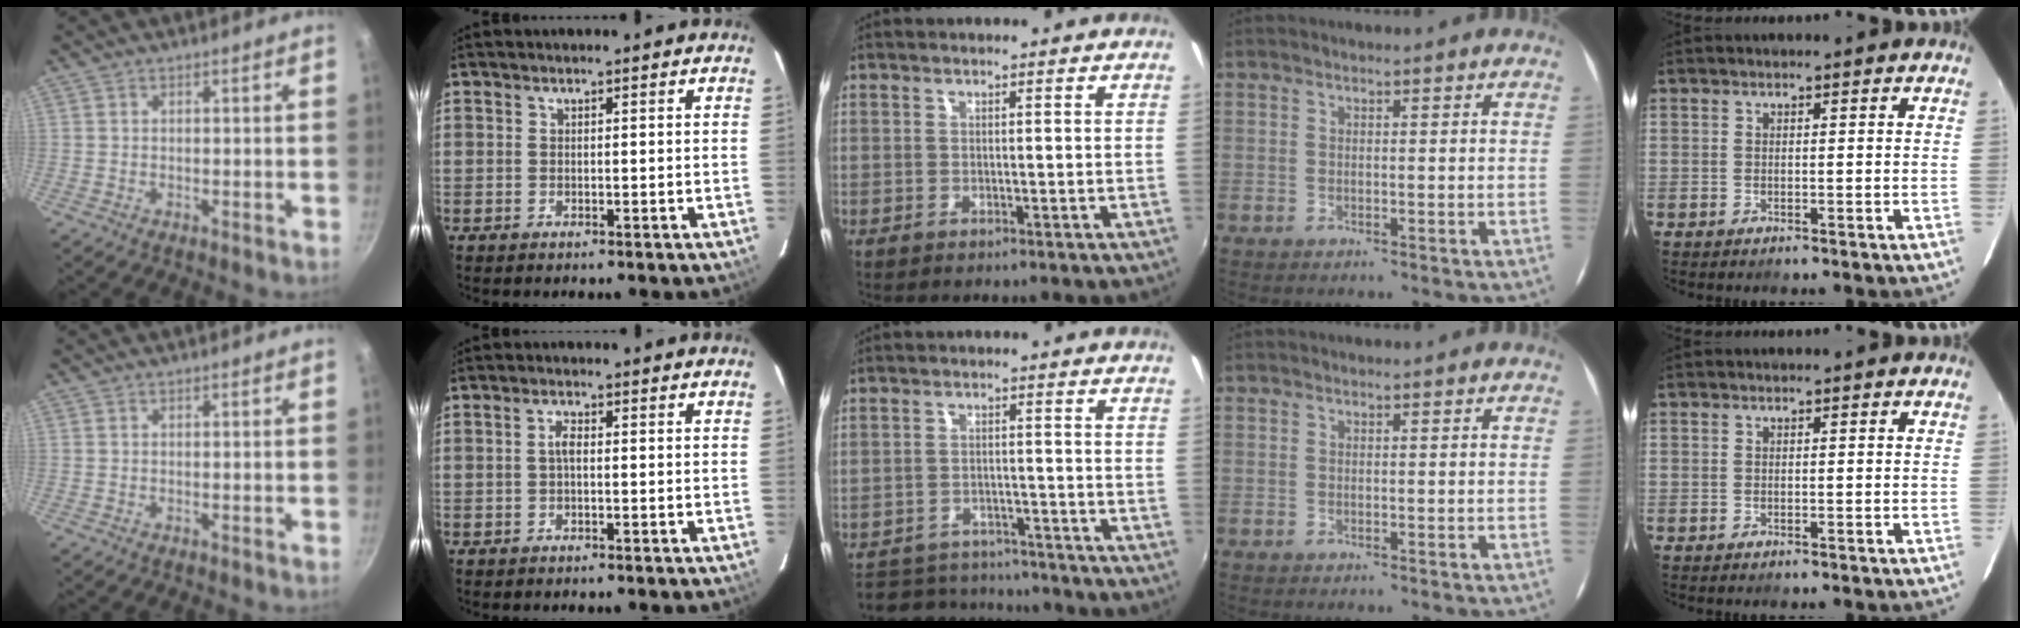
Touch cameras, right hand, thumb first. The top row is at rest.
{"index": {"total": 1.7, "force": [-0.1, 0.7, 1.5], "torque": [-0.031, 0.007, -0.004]}, "middle": {"total": 11.9, "force": [-10.7, 4.2, 2.9], "torque": [-0.076, 0.010, -0.153]}}